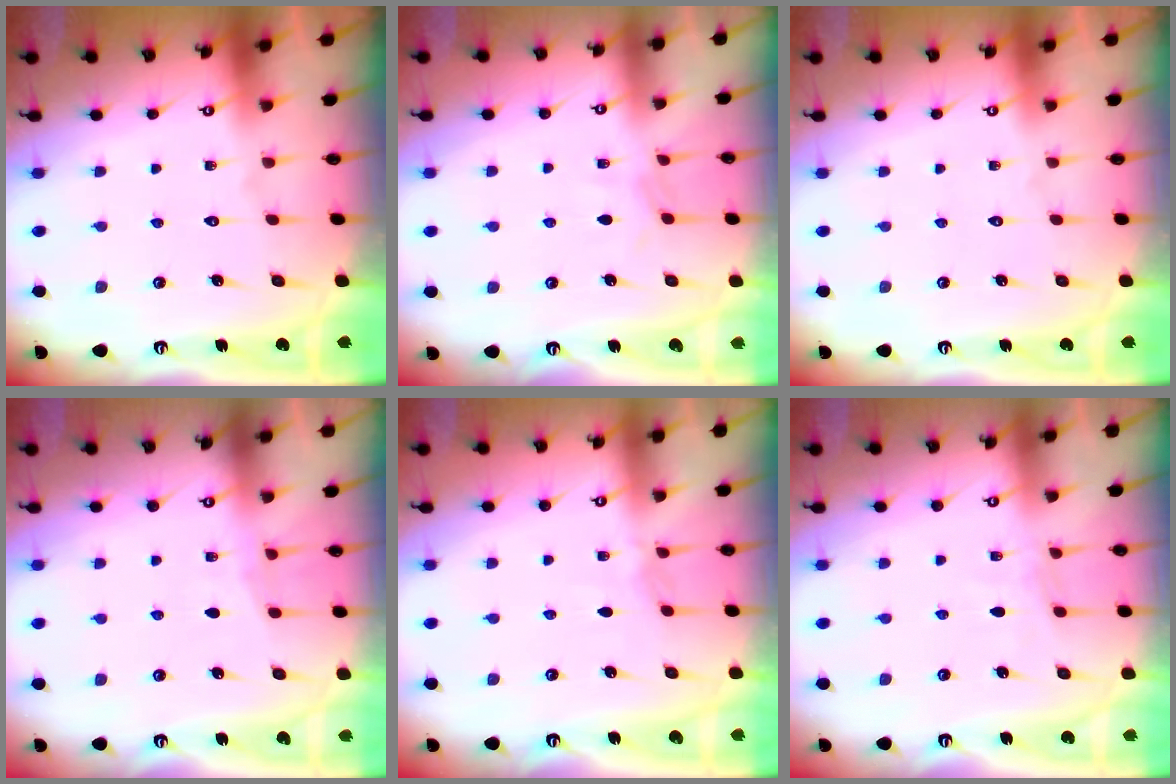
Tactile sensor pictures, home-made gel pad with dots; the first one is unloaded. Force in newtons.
{"total": 3.6, "press": 3.6, "slide": 0.6}
{"total": 0.0}
{"total": 4.4, "press": 4.4, "slide": 0.6}
{"total": 2.9, "press": 2.9, "slide": 0.5}
{"total": 2.9, "press": 2.9, "slide": 0.5}